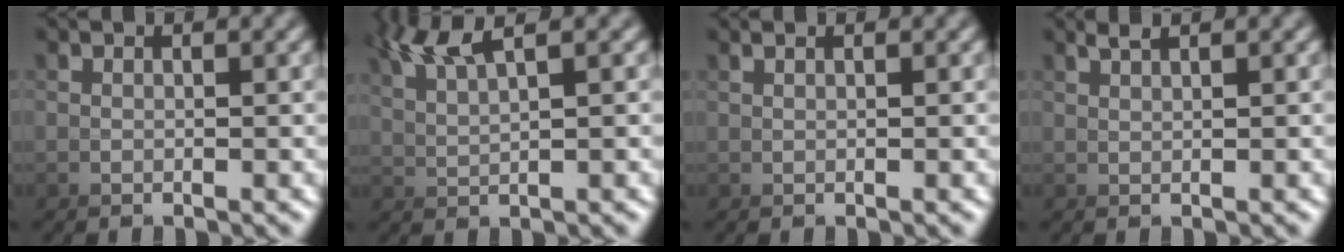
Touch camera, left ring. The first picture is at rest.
{"total": 3.0, "force": [2.7, -1.3, 0.5], "torque": [-0.041, 0.019, 0.041]}
{"total": 0.8, "force": [0.2, -0.7, 0.0], "torque": [0.012, 0.013, -0.003]}
{"total": 1.5, "force": [0.6, -1.2, 0.5], "torque": [0.009, 0.019, 0.003]}